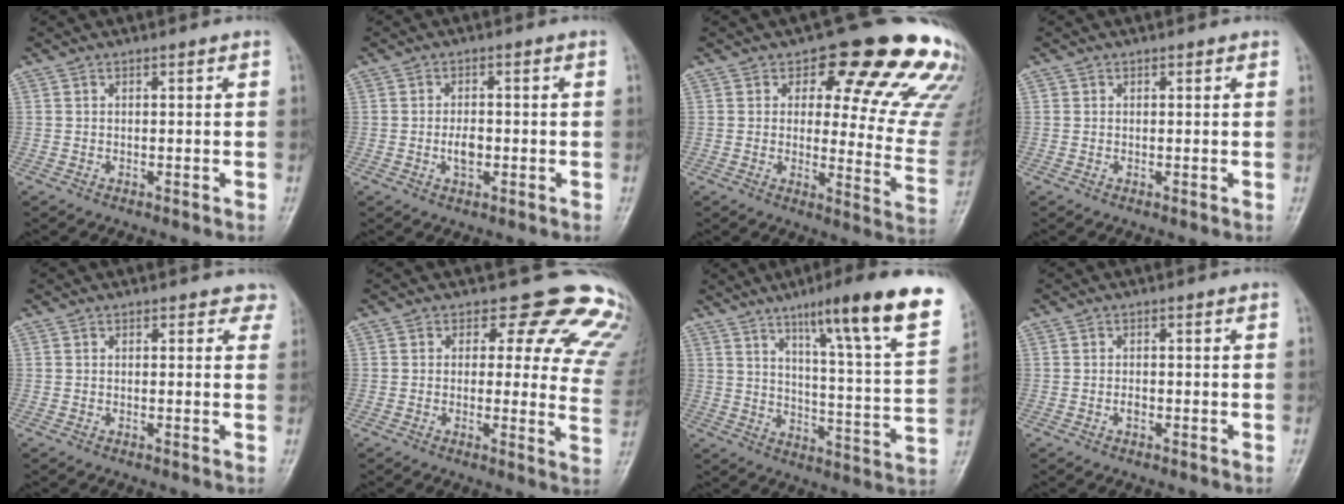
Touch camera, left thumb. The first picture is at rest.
{"total": 3.2, "force": [-0.8, 1.8, 2.5], "torque": [-0.032, 0.003, -0.013]}
{"total": 20.7, "force": [13.8, 8.6, 12.8], "torque": [-0.095, -0.077, 0.155]}
{"total": 0.8, "force": [0.3, 0.7, 0.0], "torque": [0.018, 0.000, 0.004]}
{"total": 2.9, "force": [2.4, 1.7, 0.1], "torque": [0.032, -0.010, 0.003]}
{"total": 16.1, "force": [12.2, 8.0, 7.0], "torque": [-0.018, -0.072, 0.103]}
{"total": 21.8, "force": [13.1, 2.4, 17.2], "torque": [-0.224, -0.050, 0.187]}
{"total": 1.0, "force": [-0.6, 0.6, 0.6], "torque": [0.001, 0.004, -0.008]}